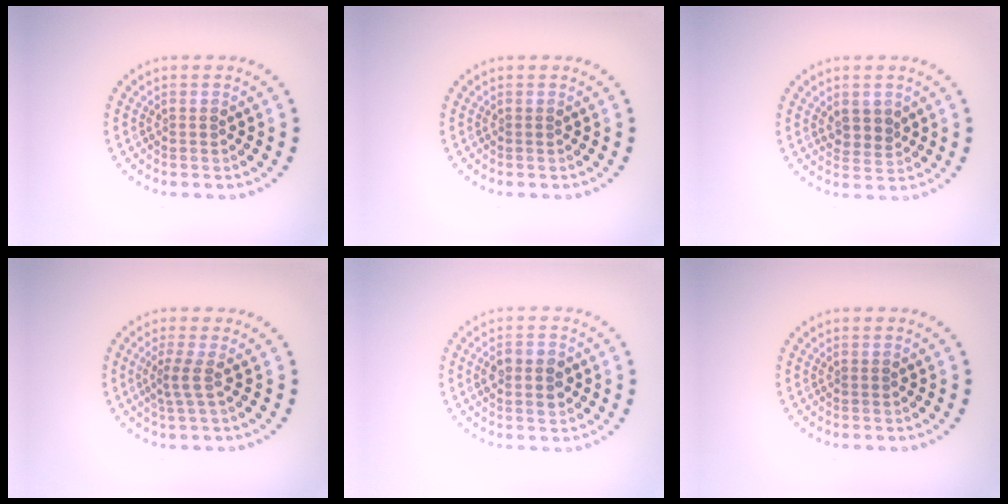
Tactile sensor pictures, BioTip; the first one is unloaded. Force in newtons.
{"total": 0.0}
{"total": 2.2, "press": 2.0, "slide": 1.0}
{"total": 1.8, "press": 1.2, "slide": 1.4}
{"total": 2.9, "press": 2.9, "slide": 0.1}
{"total": 0.0}